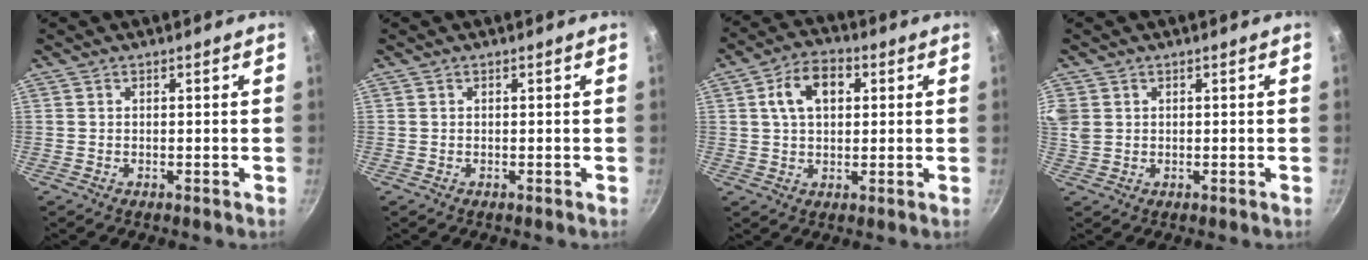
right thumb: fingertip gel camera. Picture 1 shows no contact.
{"total": 0.0}
{"total": 9.3, "force": [2.4, 6.1, 6.6], "torque": [-0.090, 0.012, 0.035]}
{"total": 6.2, "force": [1.7, 4.9, 3.3], "torque": [-0.072, 0.007, 0.038]}